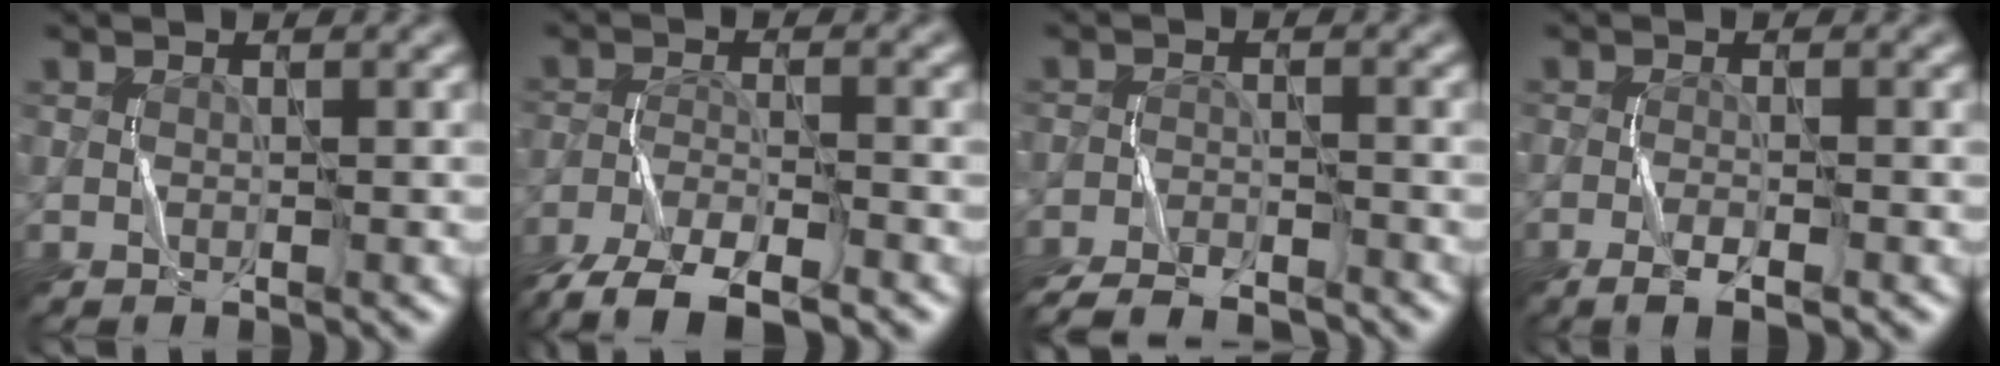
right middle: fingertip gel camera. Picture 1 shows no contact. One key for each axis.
{"total": 6.5, "fx": -5.1, "fy": 1.7, "fz": 3.6, "tx": -0.067, "ty": -0.010, "tz": -0.099}
{"total": 7.1, "fx": -6.6, "fy": 1.5, "fz": 2.0, "tx": -0.038, "ty": -0.018, "tz": -0.110}
{"total": 2.6, "fx": -1.4, "fy": 0.6, "fz": 2.1, "tx": -0.037, "ty": 0.002, "tz": -0.029}